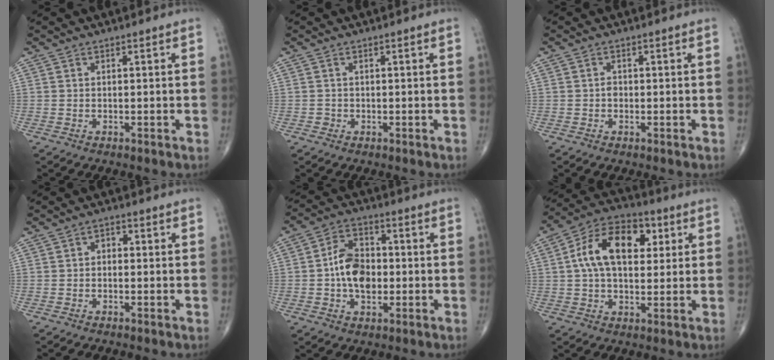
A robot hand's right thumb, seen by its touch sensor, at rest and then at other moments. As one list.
[{"total": 0.7, "force": [-0.3, 0.6, 0.0], "torque": [0.000, 0.003, -0.005]}, {"total": 1.0, "force": [-0.2, 0.8, 0.5], "torque": [-0.005, 0.003, -0.006]}, {"total": 1.9, "force": [-0.2, 1.5, 1.2], "torque": [-0.005, 0.011, -0.013]}, {"total": 9.7, "force": [-0.9, 6.5, 7.1], "torque": [-0.102, 0.018, -0.023]}, {"total": 15.1, "force": [3.3, 9.1, 11.5], "torque": [-0.178, 0.018, 0.046]}]